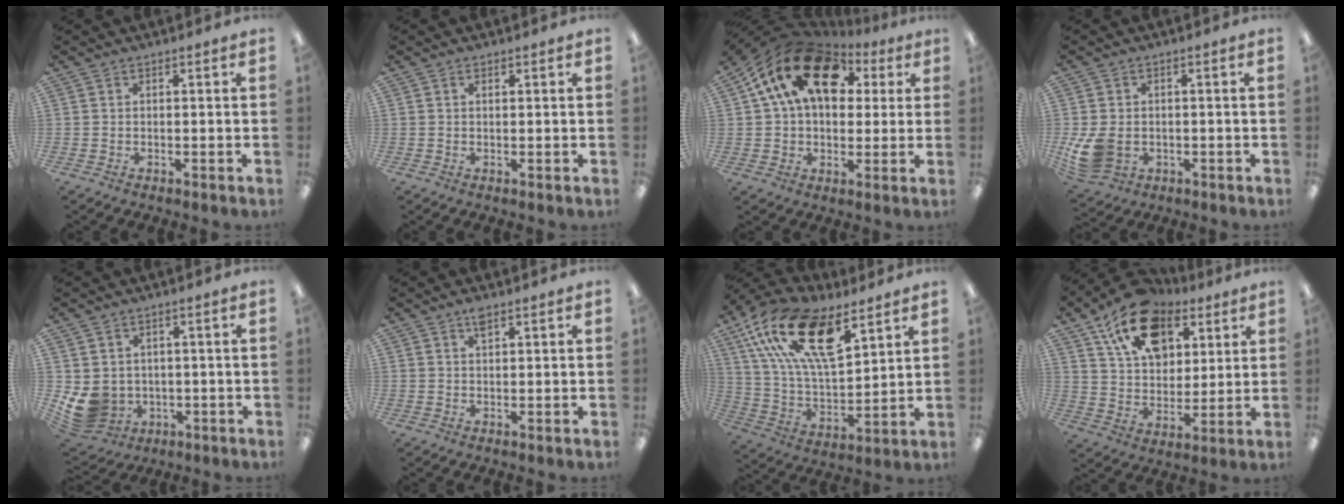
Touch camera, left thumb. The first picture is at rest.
{"total": 1.0, "force": [0.5, 0.4, 0.8], "torque": [-0.009, -0.002, 0.008]}
{"total": 18.8, "force": [7.9, 12.4, 11.8], "torque": [-0.234, -0.020, 0.142]}
{"total": 8.5, "force": [-1.6, 6.2, 5.6], "torque": [-0.121, 0.000, -0.024]}
{"total": 7.1, "force": [-0.1, 6.5, 2.8], "torque": [-0.102, -0.007, 0.003]}
{"total": 2.4, "force": [1.5, 0.9, 1.7], "torque": [-0.031, 0.000, 0.026]}
{"total": 22.3, "force": [12.4, 9.8, 15.8], "torque": [-0.295, -0.054, 0.220]}
{"total": 17.6, "force": [10.1, 11.2, 9.2], "torque": [-0.153, -0.036, 0.183]}